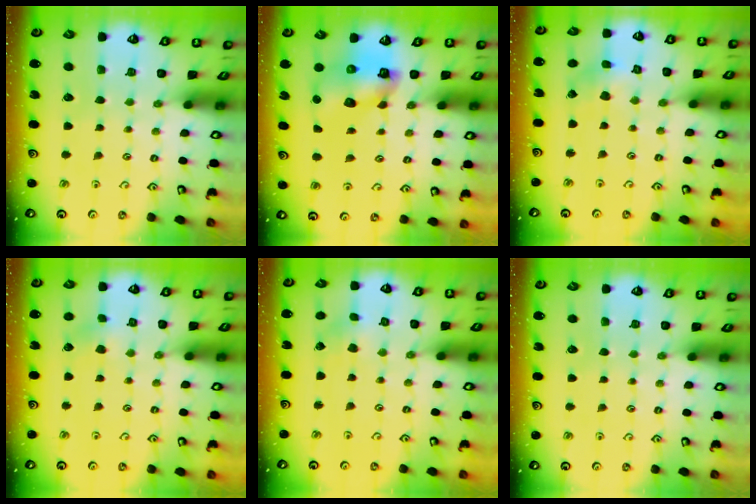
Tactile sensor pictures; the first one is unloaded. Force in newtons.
{"total": 9.9, "press": 9.8, "slide": 1.3}
{"total": 2.7, "press": 2.7, "slide": 0.2}
{"total": 2.9, "press": 2.8, "slide": 0.2}
{"total": 1.3, "press": 1.3, "slide": 0.2}
{"total": 0.0}